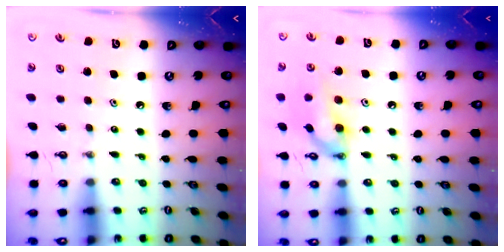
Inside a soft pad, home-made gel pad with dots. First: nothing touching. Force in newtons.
{"total": 13.3, "press": 13.2, "slide": 1.6}